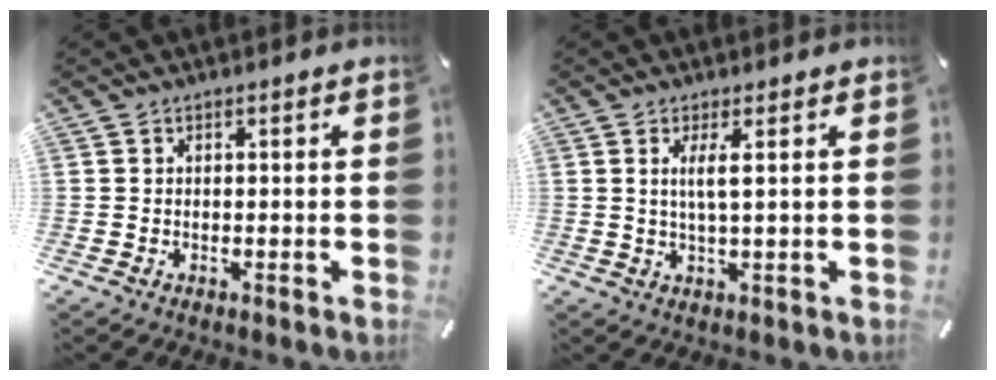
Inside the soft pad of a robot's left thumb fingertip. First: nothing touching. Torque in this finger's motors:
{"motor_torque": [0.62, 0.59, 0.42, -0.20, 0.05]}